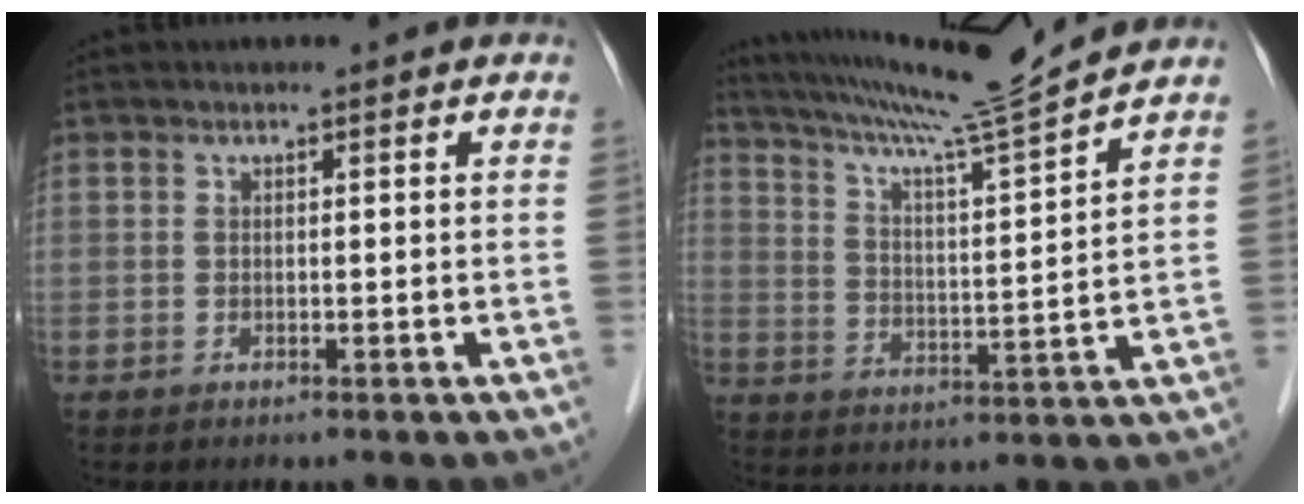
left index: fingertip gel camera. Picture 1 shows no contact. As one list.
[{"total": 14.2, "force": [12.9, -2.5, 5.3], "torque": [-0.100, -0.024, 0.207]}]